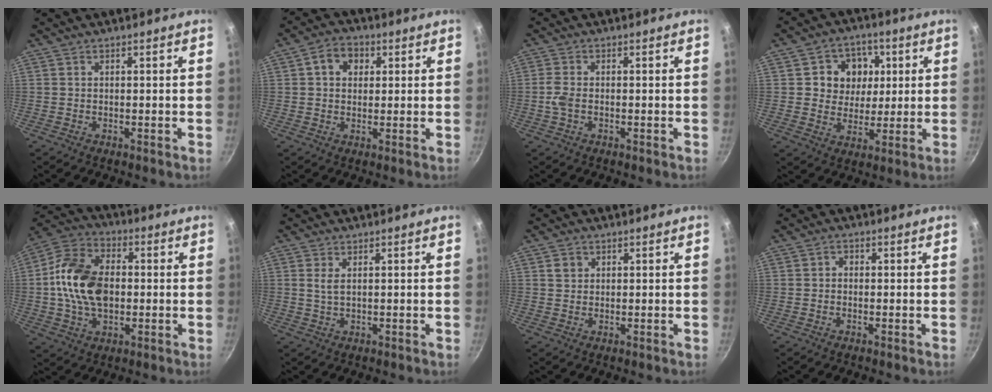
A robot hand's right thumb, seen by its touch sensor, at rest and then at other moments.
{"total": 6.2, "force": [1.9, 4.8, 3.4], "torque": [-0.035, 0.006, 0.021]}
{"total": 2.8, "force": [-0.5, 1.6, 2.3], "torque": [-0.056, 0.005, -0.016]}
{"total": 9.9, "force": [2.1, 8.9, 3.9], "torque": [-0.019, -0.005, 0.027]}
{"total": 16.3, "force": [0.1, 11.0, 12.1], "torque": [-0.201, 0.022, -0.012]}
{"total": 2.2, "force": [0.7, 1.0, 1.8], "torque": [-0.036, -0.003, 0.015]}
{"total": 2.1, "force": [0.7, 1.8, 0.7], "torque": [-0.004, 0.004, 0.012]}
{"total": 1.4, "force": [-0.1, 1.2, 0.7], "torque": [-0.011, 0.007, -0.005]}